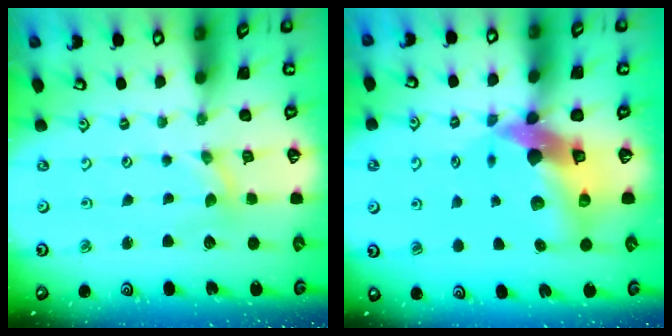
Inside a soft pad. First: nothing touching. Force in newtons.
{"total": 14.0, "press": 13.8, "slide": 2.1}